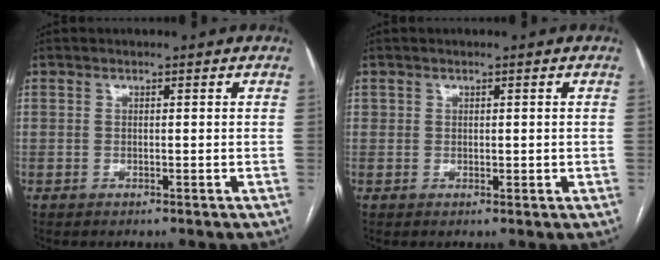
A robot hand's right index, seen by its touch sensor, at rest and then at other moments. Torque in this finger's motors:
{"motor_torque": [-0.36, 0.52, 0.03, 0.01]}